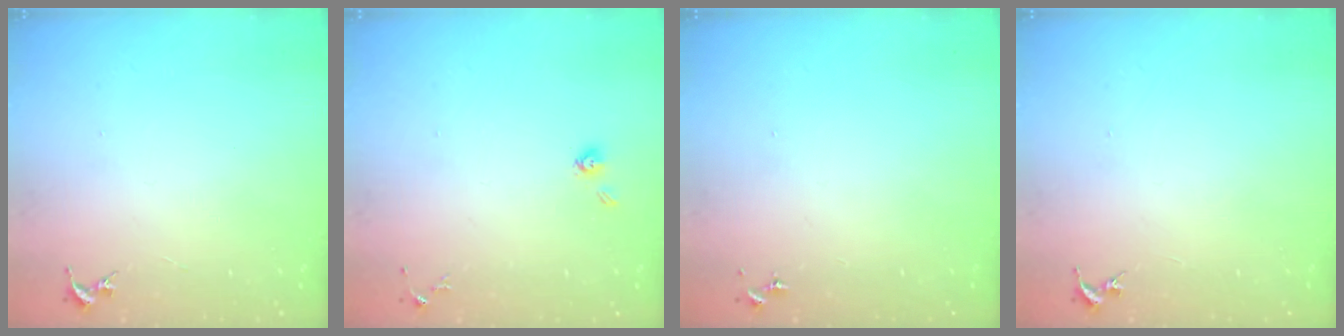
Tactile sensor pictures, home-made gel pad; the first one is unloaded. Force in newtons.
{"total": 3.6, "press": 3.1, "slide": 1.9}
{"total": 0.0}
{"total": 0.0}